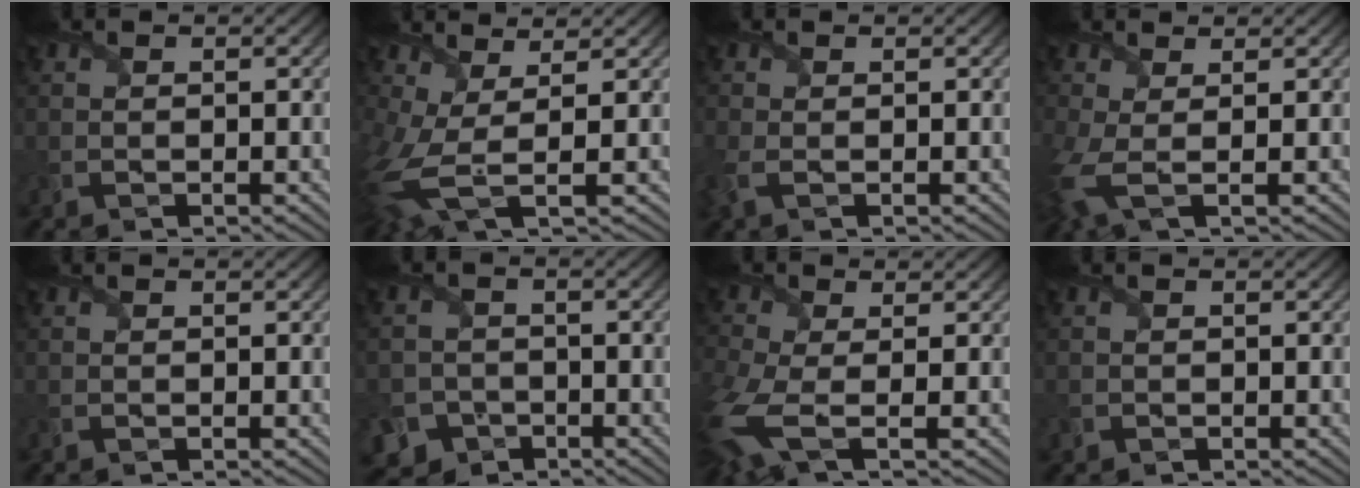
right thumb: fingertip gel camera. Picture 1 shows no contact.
{"total": 7.4, "force": [-0.1, 3.0, 6.7], "torque": [-0.183, -0.019, -0.004]}
{"total": 2.4, "force": [-0.7, 1.3, 1.9], "torque": [-0.063, -0.007, -0.019]}
{"total": 3.7, "force": [0.0, 1.3, 3.5], "torque": [-0.098, -0.005, -0.005]}
{"total": 0.0}
{"total": 5.6, "force": [-3.1, 4.6, 0.4], "torque": [-0.002, -0.013, -0.070]}
{"total": 8.0, "force": [-2.4, 3.8, 6.7], "torque": [-0.197, -0.023, -0.052]}
{"total": 0.6, "force": [-0.3, 0.6, 0.0], "torque": [0.002, -0.005, -0.008]}